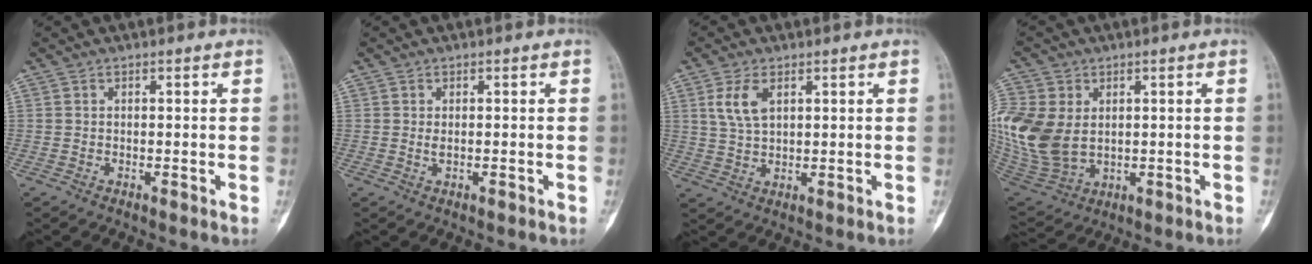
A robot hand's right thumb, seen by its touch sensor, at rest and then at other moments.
{"total": 0.8, "force": [-0.1, 0.3, 0.8], "torque": [-0.013, -0.003, 0.000]}
{"total": 5.5, "force": [2.2, 2.8, 4.2], "torque": [-0.085, -0.004, 0.049]}
{"total": 18.8, "force": [1.7, 13.7, 12.8], "torque": [-0.319, -0.005, 0.054]}